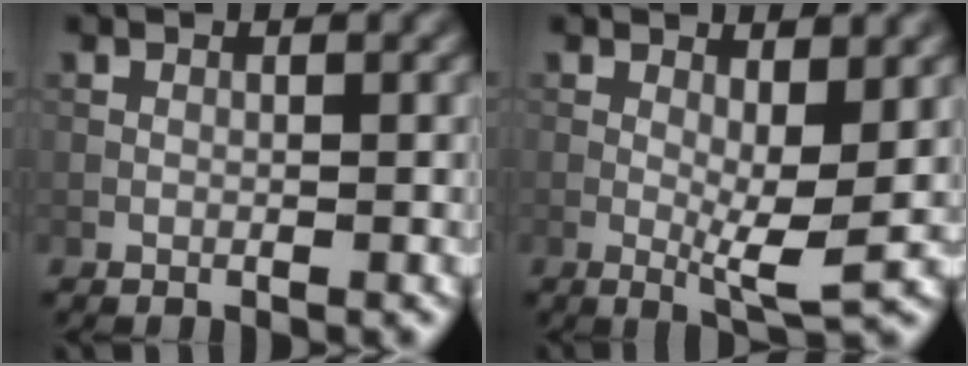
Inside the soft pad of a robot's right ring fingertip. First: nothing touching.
{"total": 4.2, "force": [0.4, 0.9, 4.0], "torque": [-0.069, -0.010, 0.006]}